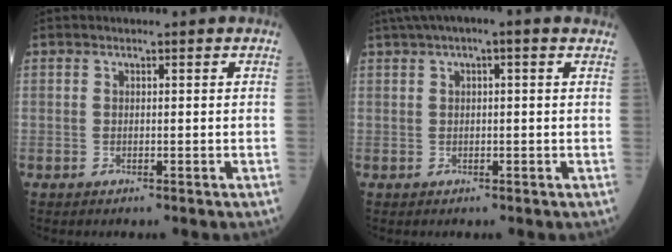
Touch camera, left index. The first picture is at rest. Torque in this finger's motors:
{"motor_torque": [1.01, -1.13, 0.46, 0.11]}